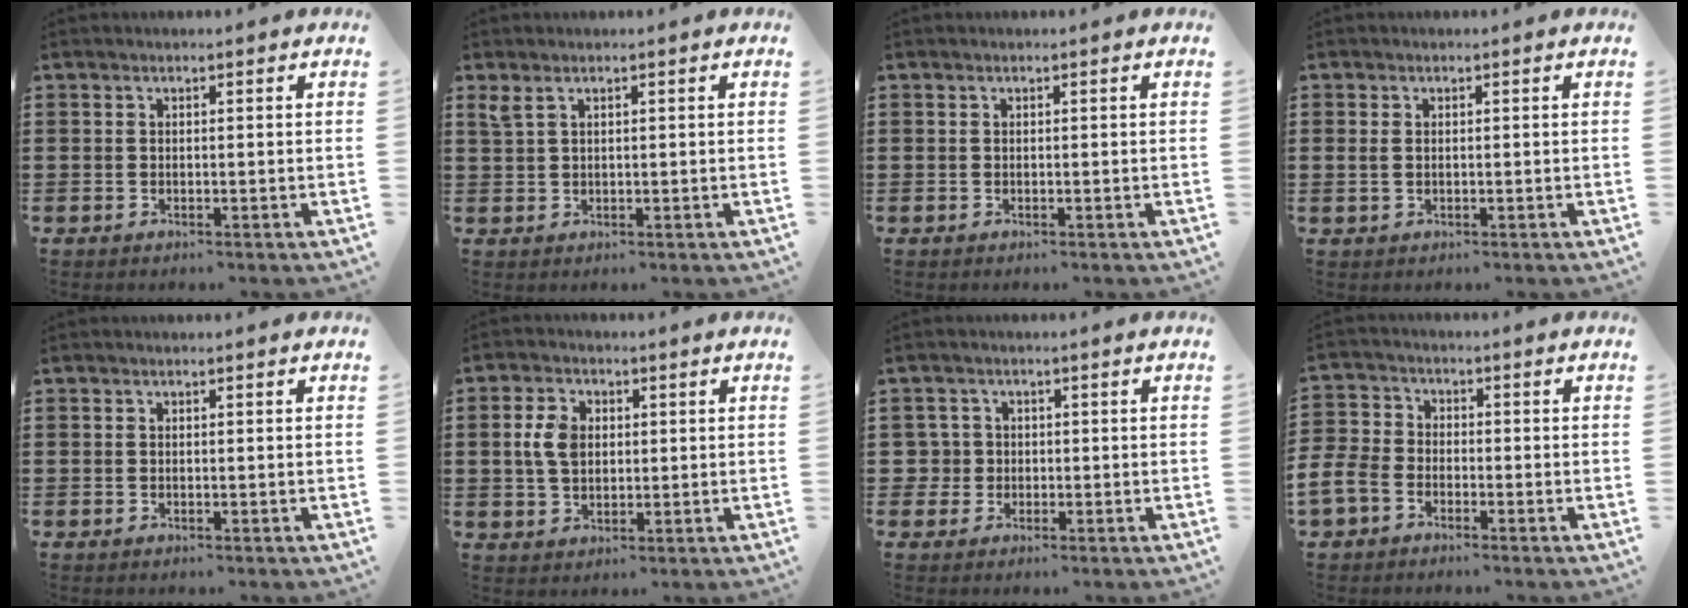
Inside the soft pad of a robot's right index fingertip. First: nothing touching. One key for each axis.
{"total": 1.6, "fx": 0.9, "fy": 0.7, "fz": 1.1, "tx": -0.025, "ty": 0.004, "tz": 0.016}
{"total": 0.0}
{"total": 1.3, "fx": 0.2, "fy": 0.9, "fz": 1.0, "tx": -0.022, "ty": 0.007, "tz": 0.002}
{"total": 0.0}
{"total": 5.1, "fx": 0.6, "fy": 3.5, "fz": 3.6, "tx": -0.093, "ty": 0.008, "tz": 0.005}
{"total": 2.9, "fx": -0.4, "fy": 2.8, "fz": 0.5, "tx": -0.031, "ty": 0.005, "tz": -0.015}
{"total": 4.9, "fx": -3.1, "fy": 3.2, "fz": 2.0, "tx": -0.075, "ty": 0.000, "tz": -0.072}